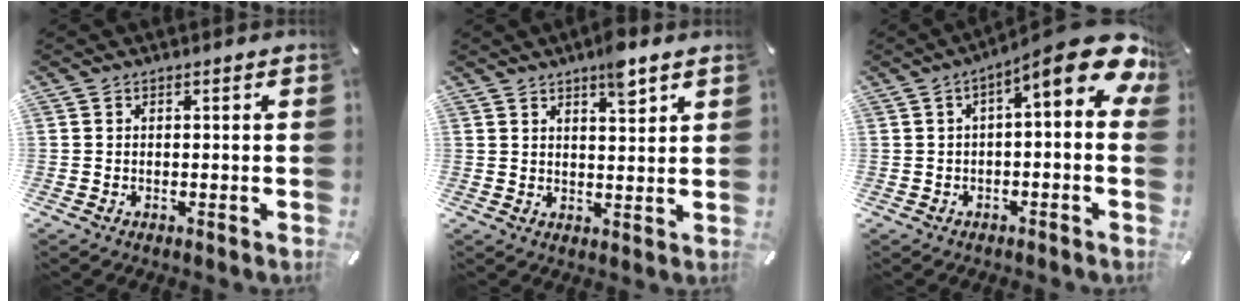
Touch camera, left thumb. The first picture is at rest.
{"total": 6.1, "force": [4.5, 1.7, 3.8], "torque": [-0.044, -0.029, 0.071]}
{"total": 13.2, "force": [5.1, 3.6, 11.6], "torque": [-0.161, -0.040, 0.079]}